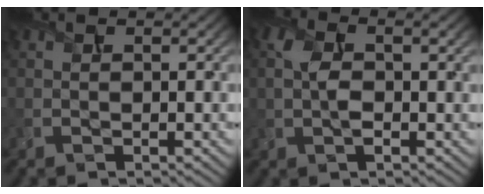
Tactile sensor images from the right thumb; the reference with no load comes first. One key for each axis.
{"total": 4.6, "fx": 0.2, "fy": 2.3, "fz": 4.0, "tx": -0.091, "ty": 0.003, "tz": 0.002}